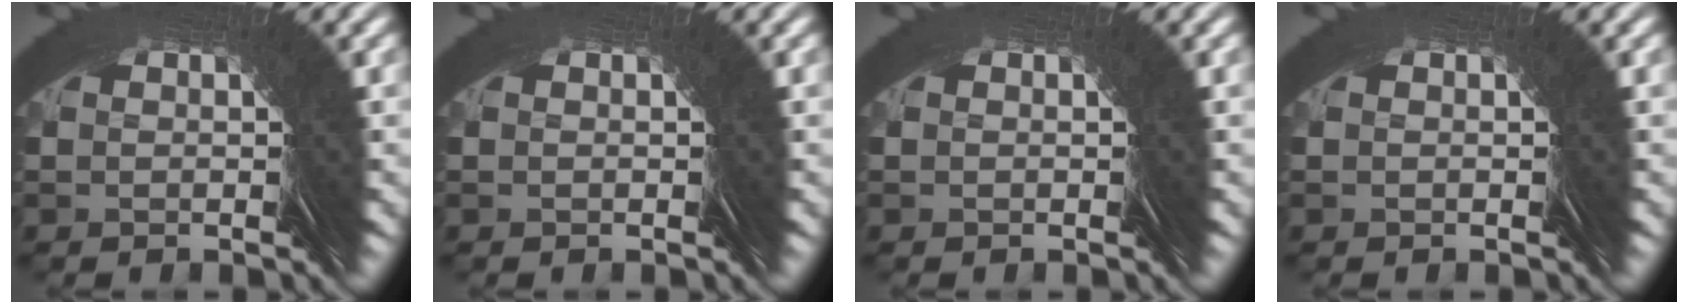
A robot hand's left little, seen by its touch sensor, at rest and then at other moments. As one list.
[{"total": 0.0}, {"total": 0.0}, {"total": 0.0}]